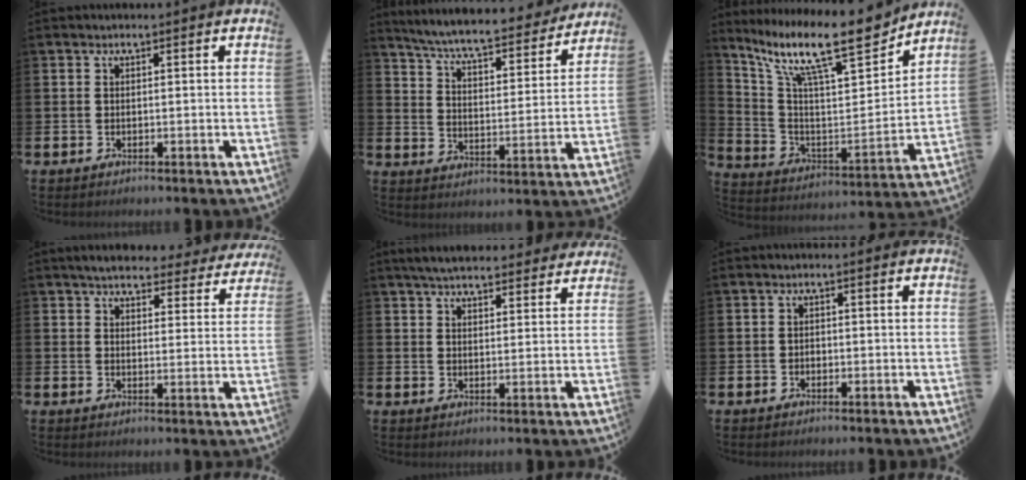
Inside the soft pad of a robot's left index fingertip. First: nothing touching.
{"total": 7.2, "force": [6.7, 0.7, 2.6], "torque": [-0.084, -0.050, 0.112]}
{"total": 14.5, "force": [11.1, 3.3, 8.7], "torque": [-0.190, -0.073, 0.183]}
{"total": 5.2, "force": [4.9, 1.2, 1.1], "torque": [-0.038, -0.024, 0.087]}
{"total": 5.4, "force": [5.2, 0.9, 1.2], "torque": [-0.037, -0.018, 0.094]}
{"total": 0.6, "force": [-0.4, 0.5, 0.1], "torque": [-0.010, 0.006, -0.007]}